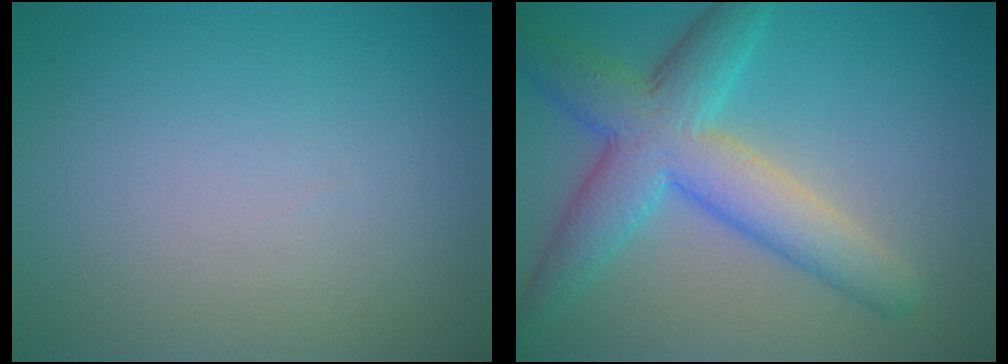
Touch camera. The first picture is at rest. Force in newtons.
{"total": 7.1, "press": 7.1, "slide": 0.2}